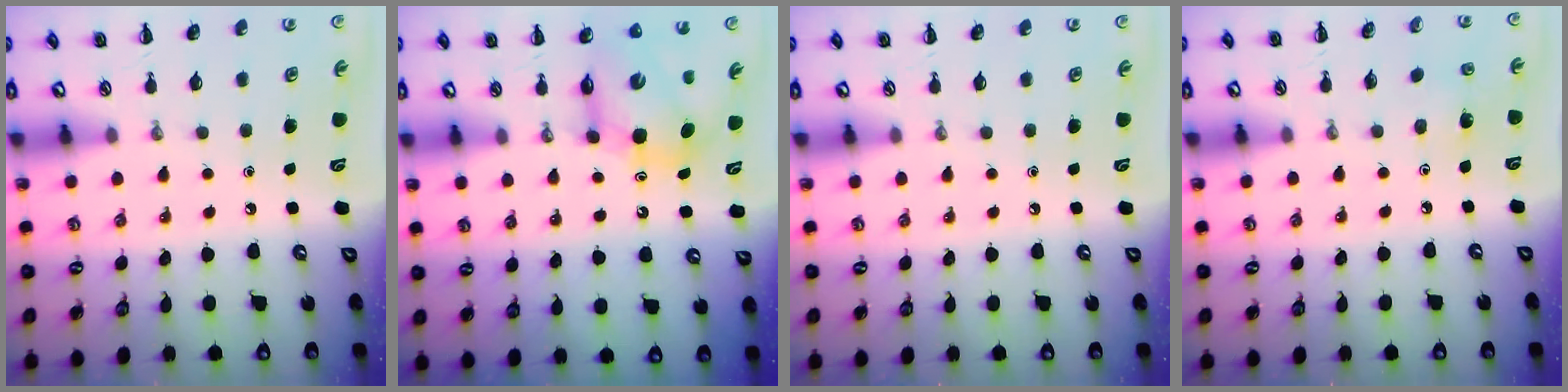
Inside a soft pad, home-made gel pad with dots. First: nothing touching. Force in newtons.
{"total": 8.2, "press": 7.9, "slide": 2.5}
{"total": 0.0}
{"total": 1.9, "press": 1.8, "slide": 0.7}